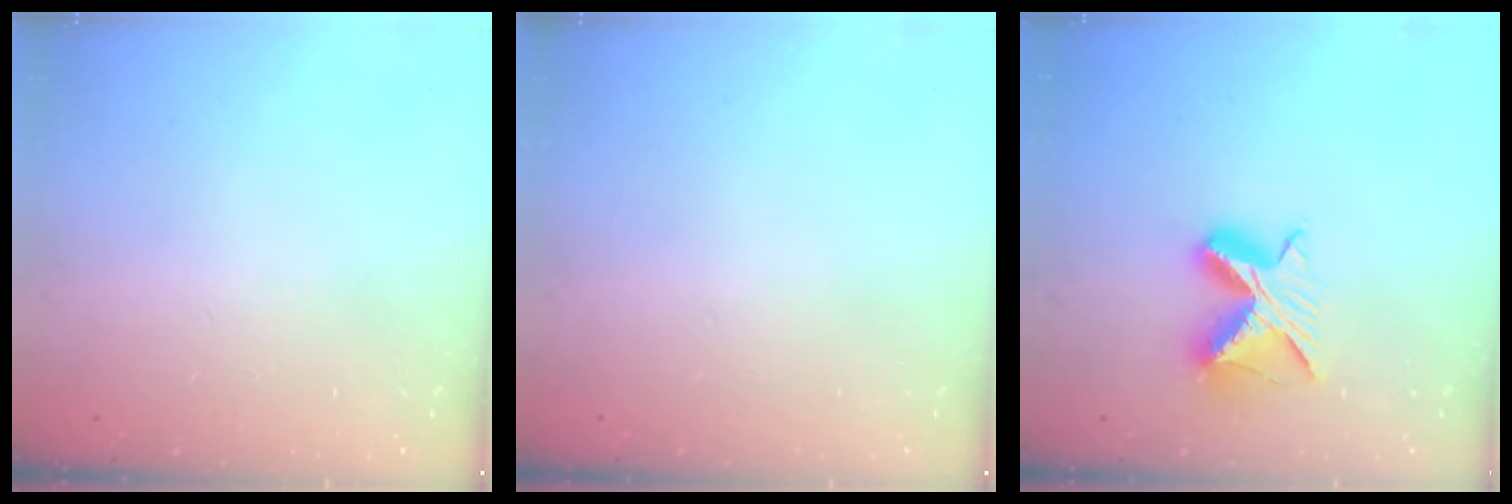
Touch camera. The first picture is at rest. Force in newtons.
{"total": 0.0}
{"total": 9.2, "press": 9.2, "slide": 0.0}